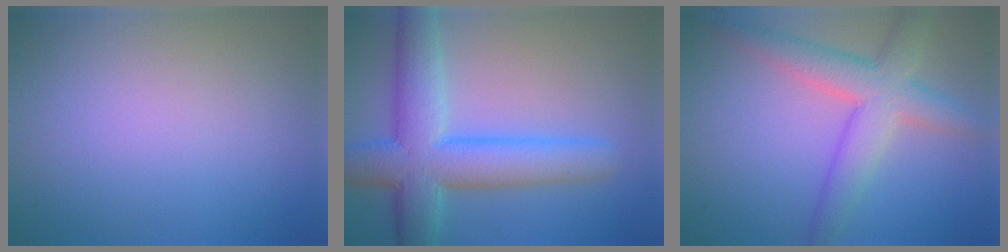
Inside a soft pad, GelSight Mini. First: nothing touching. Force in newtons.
{"total": 8.6, "press": 8.6, "slide": 0.3}
{"total": 5.5, "press": 5.5, "slide": 0.2}